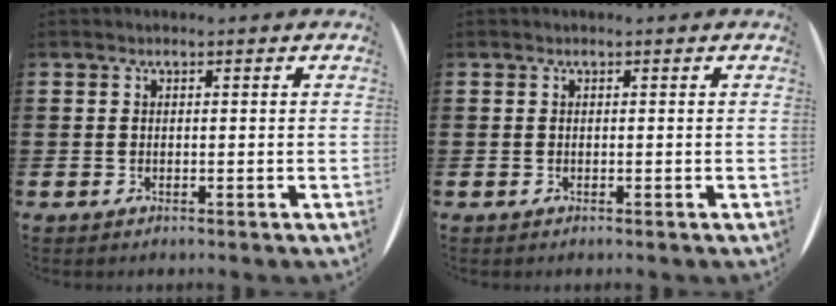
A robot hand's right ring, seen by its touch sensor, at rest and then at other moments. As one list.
[{"total": 0.0}]